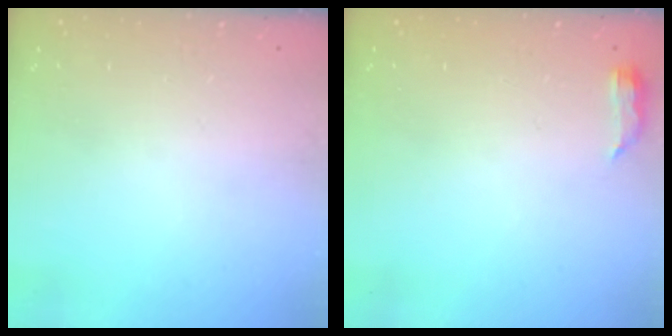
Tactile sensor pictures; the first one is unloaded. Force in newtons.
{"total": 5.1, "press": 4.8, "slide": 1.7}